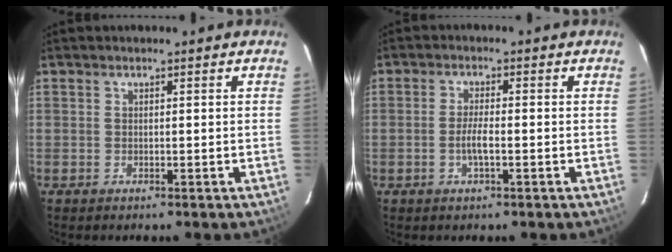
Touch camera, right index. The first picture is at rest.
{"total": 3.0, "force": [-1.0, 0.4, 2.8], "torque": [-0.055, -0.003, -0.019]}